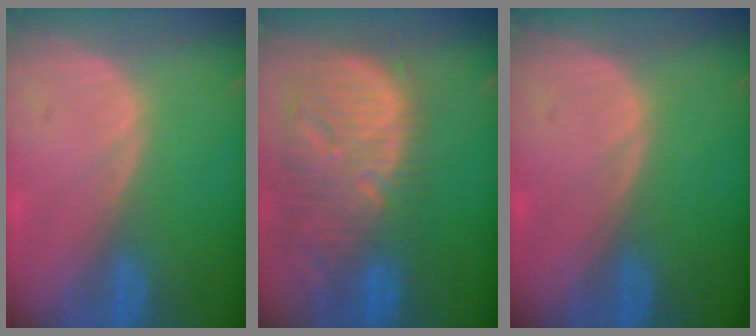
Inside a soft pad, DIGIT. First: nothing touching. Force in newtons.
{"total": 13.4, "press": 11.6, "slide": 6.7}
{"total": 0.0}